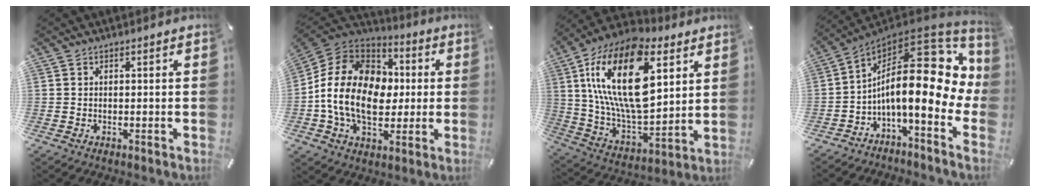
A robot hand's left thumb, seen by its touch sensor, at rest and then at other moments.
{"total": 17.6, "force": [-1.8, 13.5, 11.2], "torque": [-0.238, 0.015, -0.030]}
{"total": 27.5, "force": [9.6, 14.8, 21.1], "torque": [-0.413, -0.036, 0.164]}
{"total": 22.7, "force": [2.1, 9.8, 20.3], "torque": [-0.347, -0.045, 0.038]}